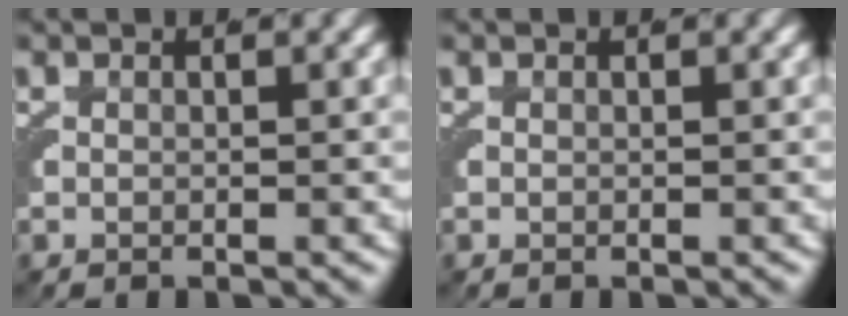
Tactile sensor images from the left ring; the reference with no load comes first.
{"total": 0.0}